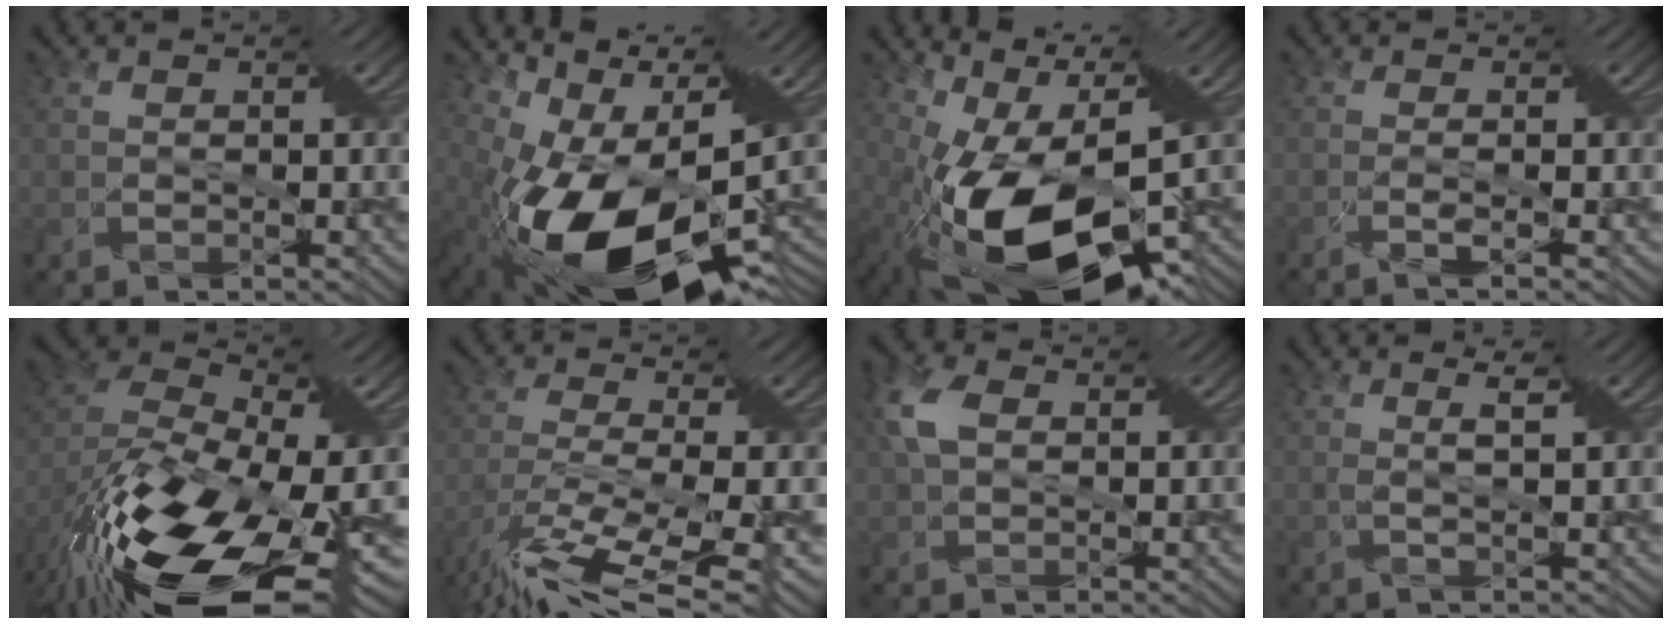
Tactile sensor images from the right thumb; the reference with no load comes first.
{"total": 16.3, "force": [-2.8, 7.9, 14.0], "torque": [-0.236, -0.022, -0.019]}
{"total": 17.7, "force": [-4.4, 7.7, 15.3], "torque": [-0.273, -0.022, -0.056]}
{"total": 2.4, "force": [-1.1, -0.8, 2.0], "torque": [-0.047, 0.004, -0.024]}
{"total": 17.6, "force": [-7.8, 8.2, 13.5], "torque": [-0.303, -0.031, -0.123]}
{"total": 13.9, "force": [-8.4, 3.3, 10.5], "torque": [-0.251, -0.024, -0.135]}
{"total": 6.4, "force": [1.4, 3.9, 4.9], "torque": [-0.138, 0.012, 0.016]}
{"total": 1.9, "force": [0.9, -0.7, 1.6], "torque": [-0.044, 0.000, 0.018]}